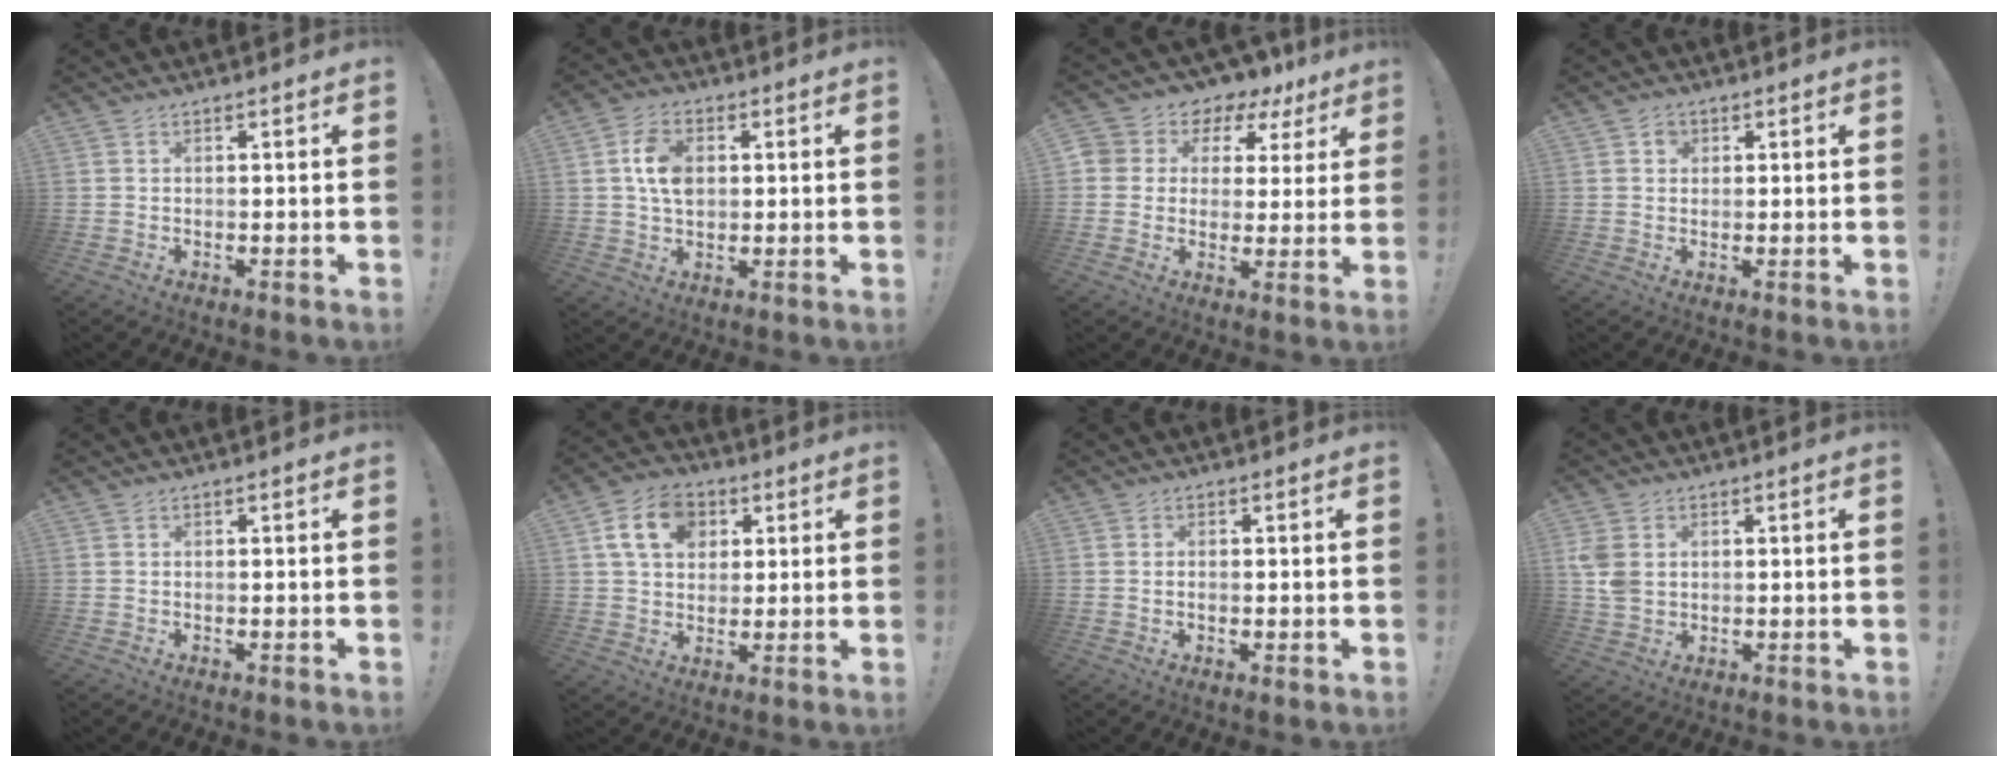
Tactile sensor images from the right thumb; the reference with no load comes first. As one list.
[{"total": 8.4, "force": [1.4, 5.8, 5.9], "torque": [-0.109, 0.006, 0.026]}, {"total": 6.5, "force": [3.1, 5.4, 2.0], "torque": [-0.035, -0.033, 0.060]}, {"total": 2.3, "force": [0.8, 2.1, 0.7], "torque": [-0.005, -0.002, 0.012]}, {"total": 0.0}, {"total": 13.0, "force": [4.6, 9.8, 7.0], "torque": [-0.123, 0.001, 0.090]}, {"total": 1.0, "force": [0.0, 0.5, 0.8], "torque": [-0.022, 0.005, 0.000]}, {"total": 6.6, "force": [1.7, 5.2, 3.7], "torque": [-0.085, 0.003, 0.033]}]